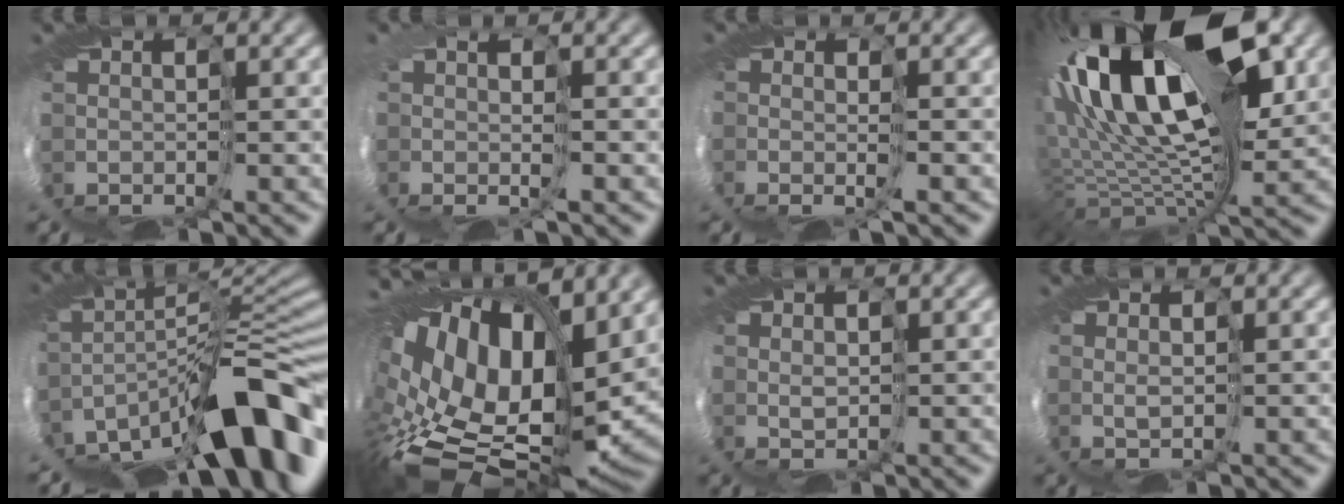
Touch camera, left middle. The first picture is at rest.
{"total": 1.1, "force": [-0.1, -0.3, 1.1], "torque": [-0.029, -0.007, -0.005]}
{"total": 2.1, "force": [-0.4, 1.0, 1.8], "torque": [-0.046, -0.010, -0.003]}
{"total": 16.1, "force": [5.4, 7.2, 13.4], "torque": [-0.239, 0.025, 0.084]}
{"total": 11.8, "force": [-8.1, 2.8, 8.1], "torque": [-0.149, 0.010, -0.135]}
{"total": 14.8, "force": [1.5, 9.1, 11.6], "torque": [-0.242, -0.033, 0.055]}
{"total": 0.6, "force": [0.5, 0.0, -0.2], "torque": [0.000, -0.001, 0.016]}
{"total": 0.6, "force": [0.4, -0.4, -0.1], "torque": [-0.008, -0.001, 0.013]}